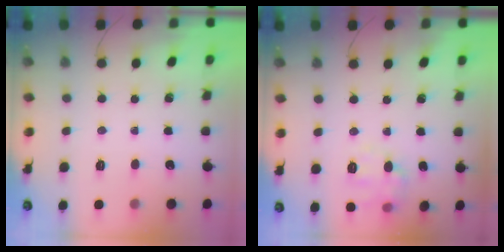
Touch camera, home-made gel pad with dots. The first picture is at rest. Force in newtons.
{"total": 8.2, "press": 8.2, "slide": 0.5}